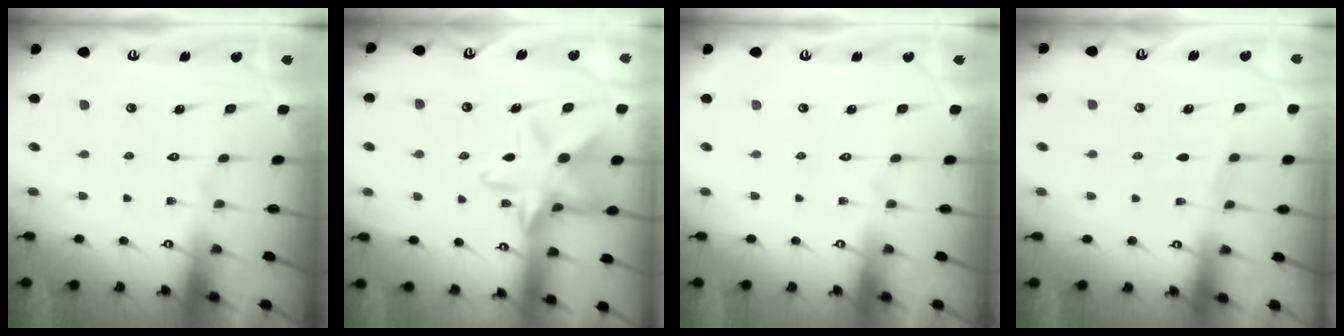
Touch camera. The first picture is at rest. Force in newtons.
{"total": 14.9, "press": 14.9, "slide": 1.1}
{"total": 0.0}
{"total": 2.5, "press": 2.4, "slide": 0.4}